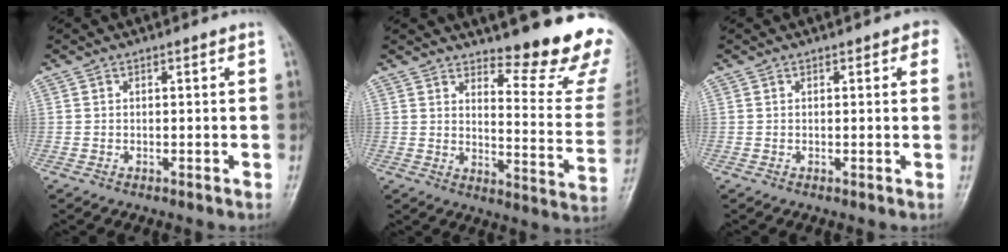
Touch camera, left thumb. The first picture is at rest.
{"total": 16.2, "force": [13.3, 2.8, 8.7], "torque": [-0.079, -0.148, 0.167]}
{"total": 2.4, "force": [1.1, 1.1, 1.8], "torque": [-0.003, 0.001, 0.005]}